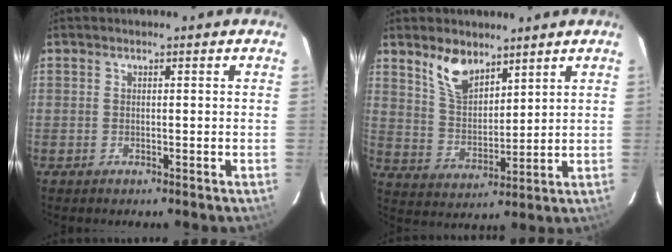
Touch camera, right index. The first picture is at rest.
{"total": 8.5, "force": [6.0, 4.0, 4.5], "torque": [-0.081, 0.010, 0.123]}